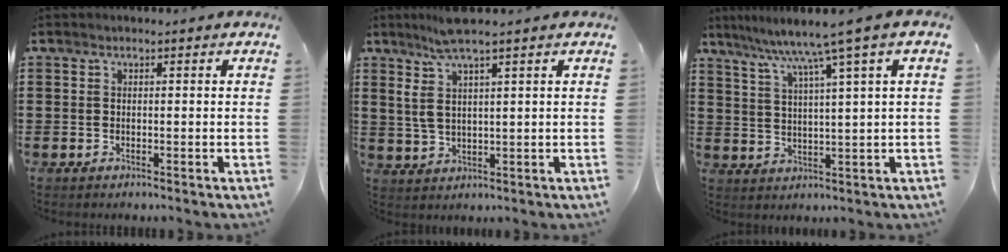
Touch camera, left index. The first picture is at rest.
{"total": 6.2, "force": [3.7, 0.9, 4.9], "torque": [-0.111, -0.005, 0.063]}
{"total": 6.5, "force": [4.3, -1.2, 4.6], "torque": [-0.108, -0.025, 0.065]}